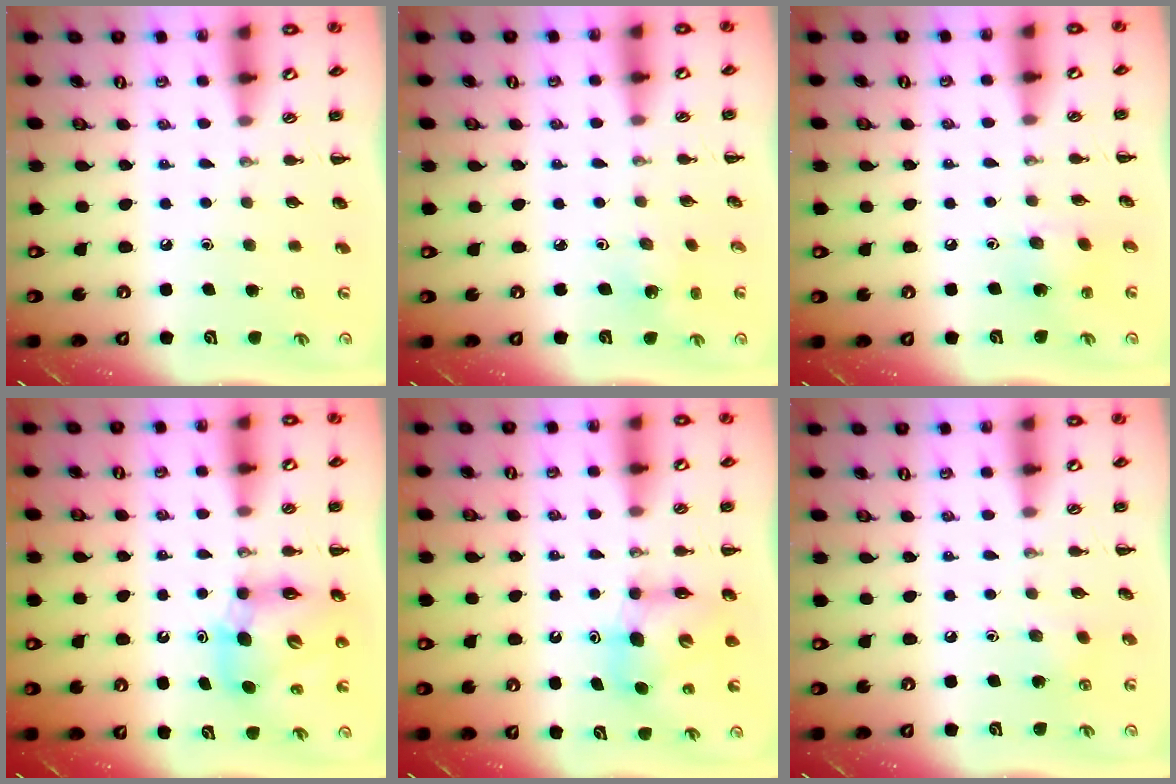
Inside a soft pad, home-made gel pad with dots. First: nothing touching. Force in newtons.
{"total": 1.5, "press": 1.4, "slide": 0.5}
{"total": 2.9, "press": 2.8, "slide": 0.5}
{"total": 10.4, "press": 10.0, "slide": 3.1}
{"total": 7.2, "press": 7.2, "slide": 0.4}
{"total": 5.5, "press": 5.2, "slide": 1.5}